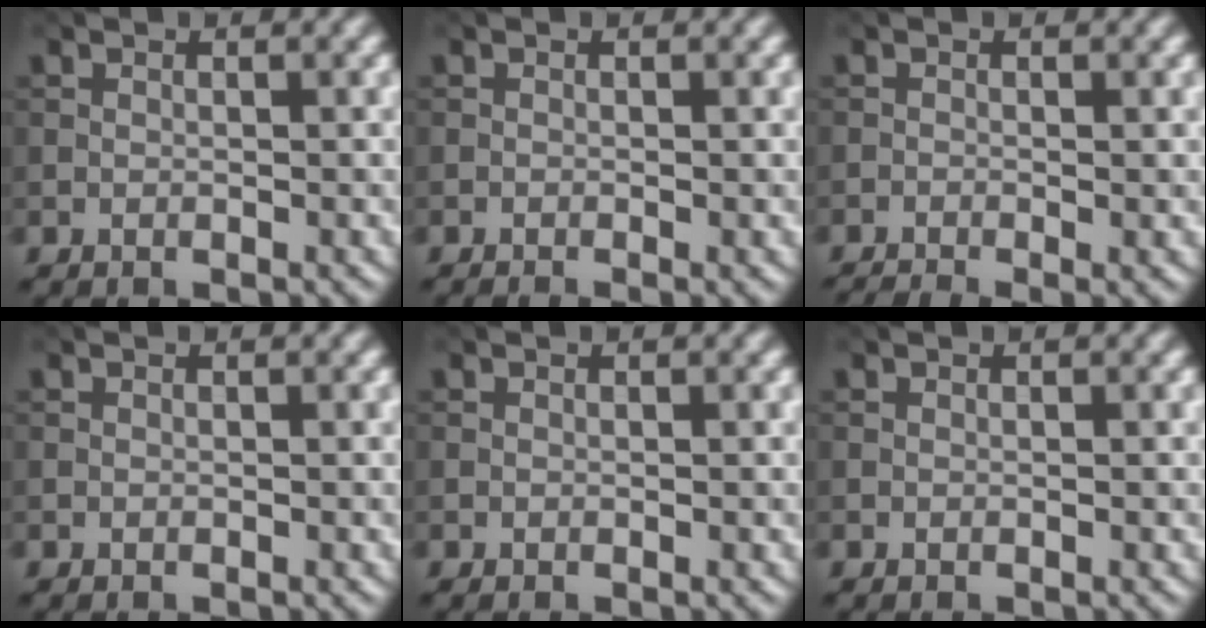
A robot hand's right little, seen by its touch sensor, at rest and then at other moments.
{"total": 0.8, "force": [-0.4, 0.2, 0.7], "torque": [-0.008, -0.005, -0.009]}
{"total": 2.0, "force": [-1.4, 0.3, 1.4], "torque": [-0.026, -0.004, -0.031]}
{"total": 0.0}
{"total": 0.0}
{"total": 0.0}